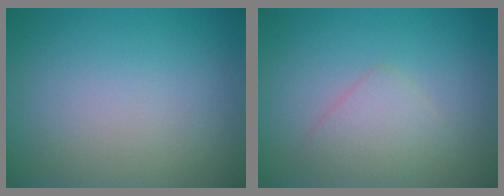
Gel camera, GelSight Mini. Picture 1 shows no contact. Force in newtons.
{"total": 2.2, "press": 2.2, "slide": 0.1}